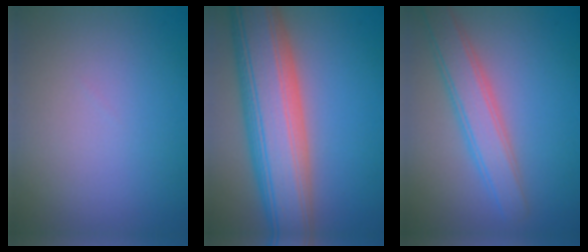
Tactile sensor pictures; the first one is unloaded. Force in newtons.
{"total": 11.7, "press": 11.7, "slide": 0.5}
{"total": 4.3, "press": 4.3, "slide": 0.1}